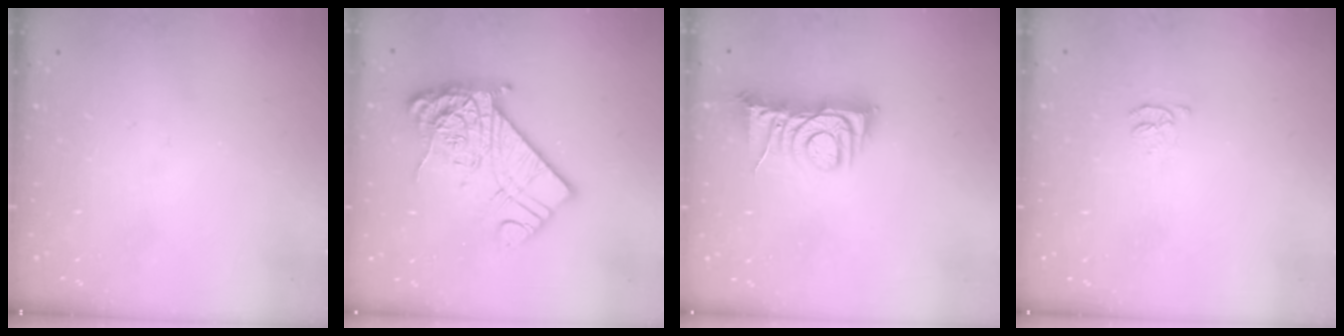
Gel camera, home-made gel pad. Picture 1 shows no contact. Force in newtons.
{"total": 14.7, "press": 14.6, "slide": 1.5}
{"total": 6.7, "press": 6.7, "slide": 0.7}
{"total": 2.8, "press": 2.8, "slide": 0.4}